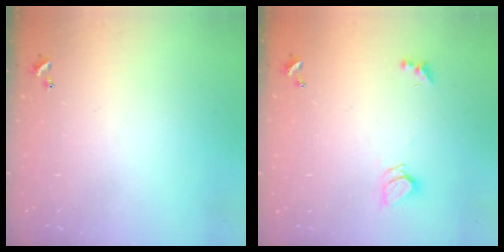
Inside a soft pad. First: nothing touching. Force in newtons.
{"total": 2.3, "press": 2.3, "slide": 0.2}